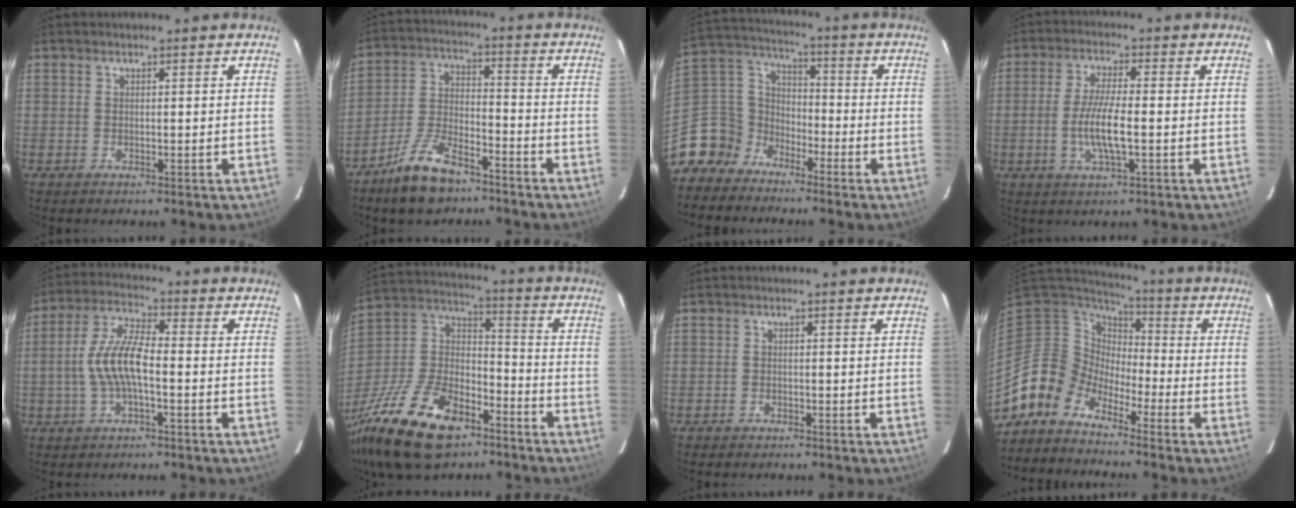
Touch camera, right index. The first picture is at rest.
{"total": 11.1, "force": [-8.2, 4.3, 6.1], "torque": [-0.134, 0.006, -0.152]}
{"total": 9.8, "force": [-7.4, 6.4, 0.4], "torque": [-0.045, 0.052, -0.163]}
{"total": 7.8, "force": [-1.5, 1.5, 7.5], "torque": [-0.148, -0.005, -0.031]}
{"total": 9.3, "force": [-1.7, 2.8, 8.7], "torque": [-0.182, 0.009, -0.034]}
{"total": 27.2, "force": [-16.5, 13.9, 16.6], "torque": [-0.369, -0.015, -0.281]}
{"total": 0.9, "force": [-0.7, 0.5, 0.0], "torque": [-0.002, 0.005, -0.012]}
{"total": 6.3, "force": [-5.0, 3.8, -0.5], "torque": [0.010, 0.035, -0.123]}